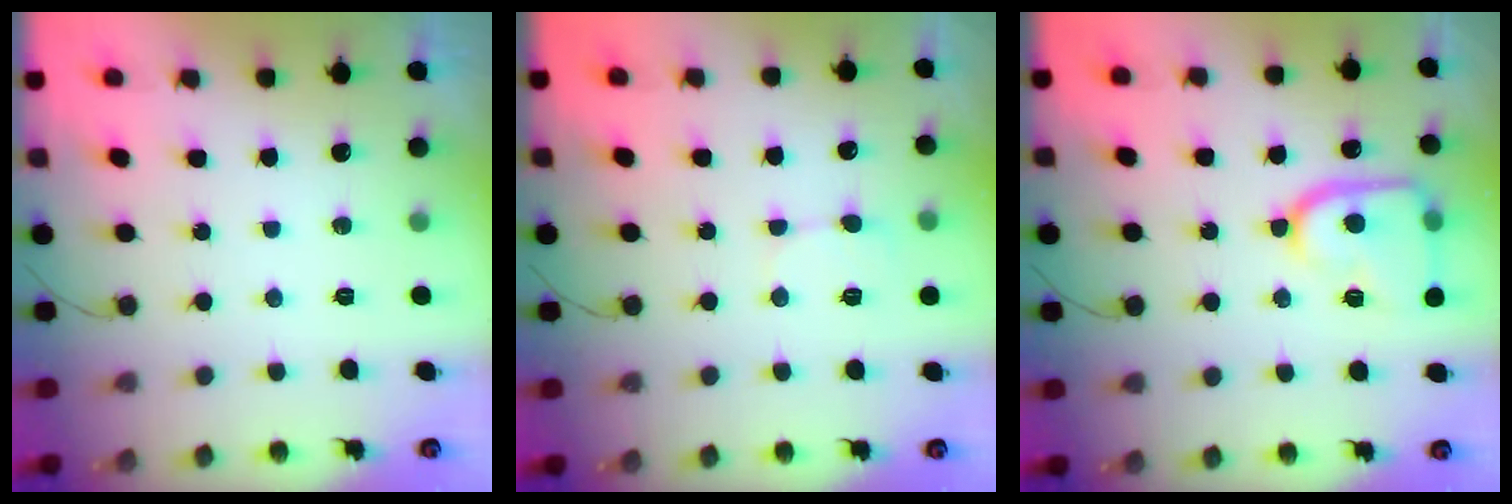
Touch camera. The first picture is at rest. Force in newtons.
{"total": 6.8, "press": 6.8, "slide": 0.7}
{"total": 15.8, "press": 15.7, "slide": 1.3}